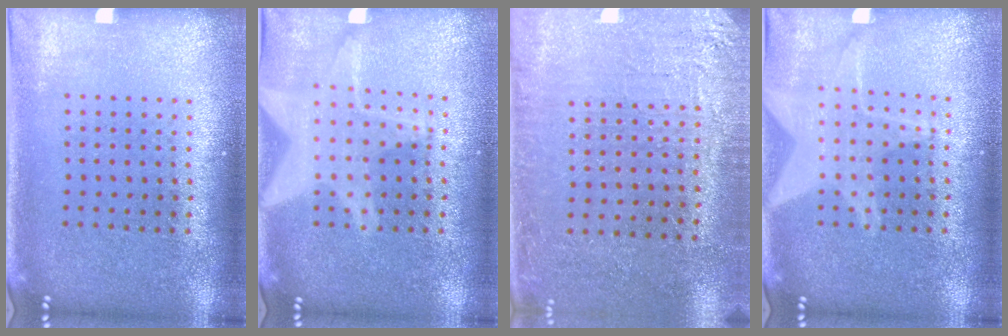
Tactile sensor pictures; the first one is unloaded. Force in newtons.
{"total": 2.6, "press": 2.6, "slide": 0.4}
{"total": 2.8, "press": 2.7, "slide": 0.6}
{"total": 2.8, "press": 2.8, "slide": 0.3}